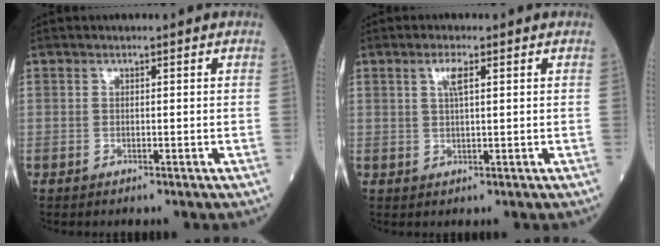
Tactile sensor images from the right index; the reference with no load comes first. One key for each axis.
{"total": 2.5, "fx": 1.1, "fy": 0.4, "fz": 2.2, "tx": -0.046, "ty": 0.003, "tz": 0.020}